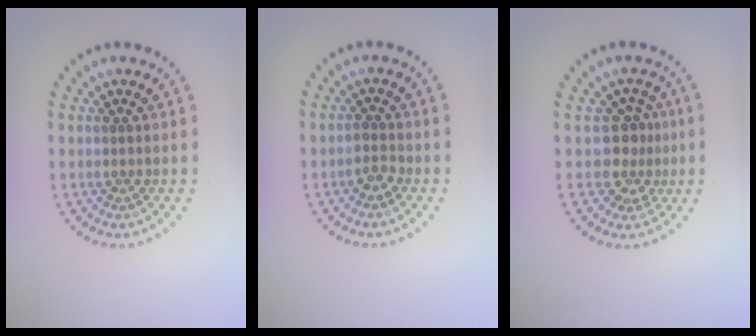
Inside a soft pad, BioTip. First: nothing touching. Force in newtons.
{"total": 1.3, "press": 1.2, "slide": 0.4}
{"total": 2.7, "press": 2.3, "slide": 1.5}